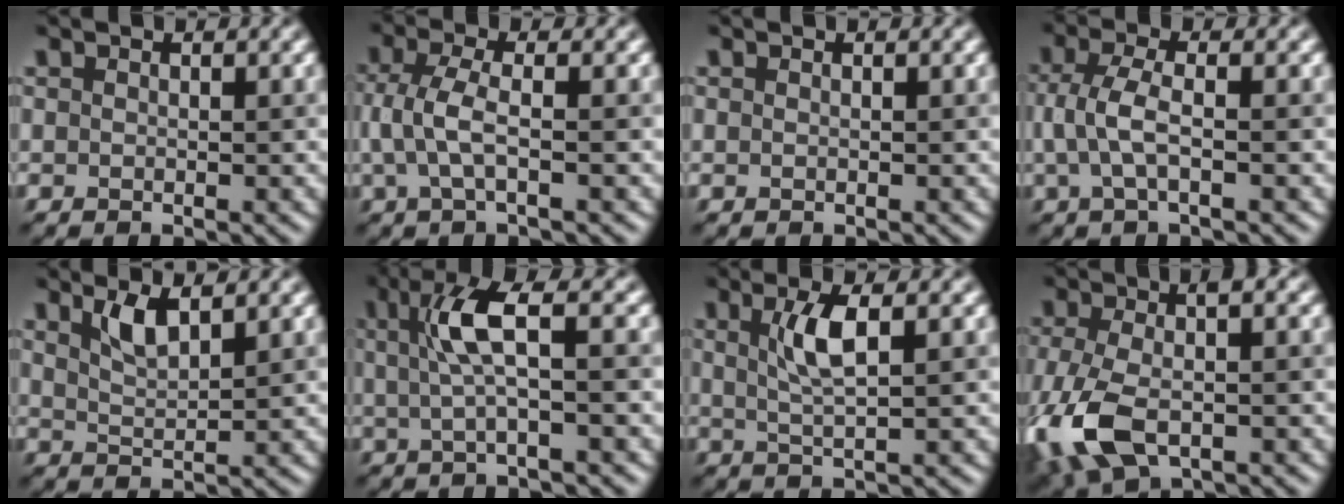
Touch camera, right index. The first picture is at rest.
{"total": 3.0, "force": [-0.2, 0.8, 2.8], "torque": [-0.063, 0.004, -0.005]}
{"total": 0.0}
{"total": 3.0, "force": [-0.2, 0.8, 2.8], "torque": [-0.062, 0.004, -0.005]}
{"total": 2.4, "force": [1.7, 0.6, 1.7], "torque": [-0.033, -0.002, 0.034]}
{"total": 4.5, "force": [0.6, 0.7, 4.4], "torque": [-0.087, 0.010, 0.014]}
{"total": 3.5, "force": [1.0, 0.7, 3.2], "torque": [-0.062, 0.004, 0.018]}
{"total": 8.5, "force": [-2.0, 4.2, 7.2], "torque": [-0.173, -0.006, -0.046]}